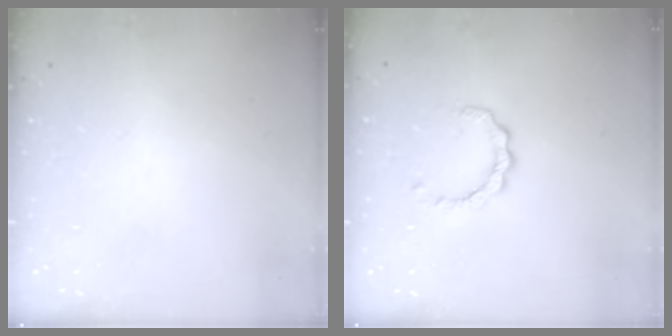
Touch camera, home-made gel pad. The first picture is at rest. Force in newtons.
{"total": 4.6, "press": 4.6, "slide": 0.4}